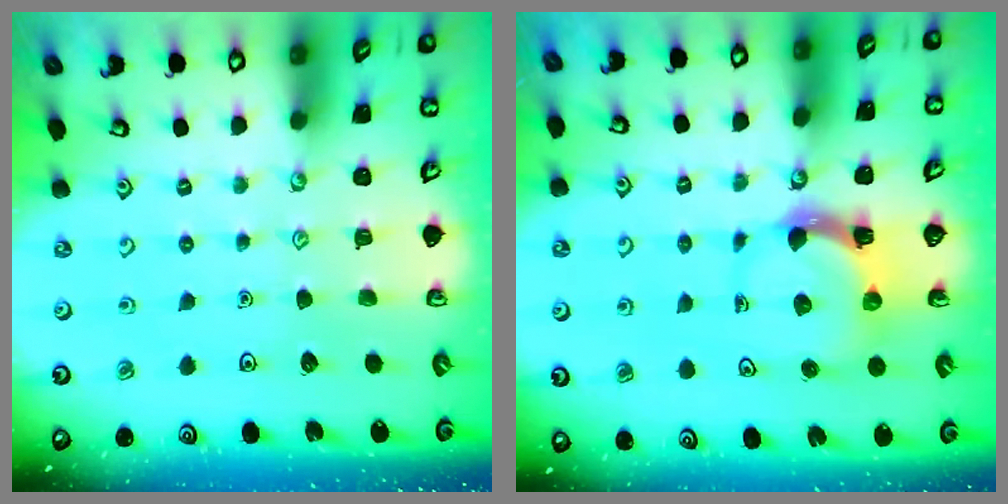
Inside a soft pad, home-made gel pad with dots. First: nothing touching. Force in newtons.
{"total": 6.2, "press": 6.1, "slide": 1.4}